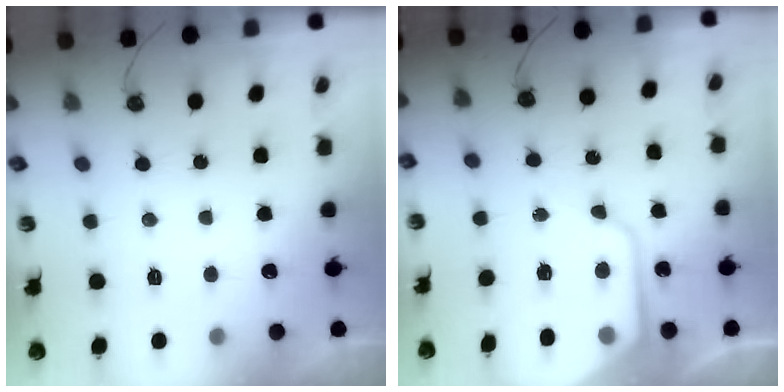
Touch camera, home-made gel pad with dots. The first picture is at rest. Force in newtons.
{"total": 10.7, "press": 10.7, "slide": 0.9}